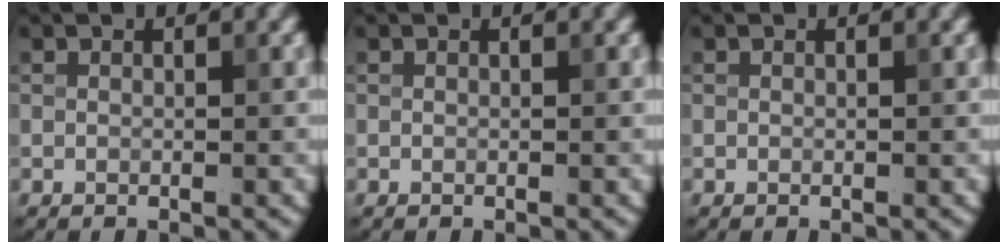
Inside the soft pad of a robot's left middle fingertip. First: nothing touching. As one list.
[{"total": 0.0}, {"total": 0.0}]